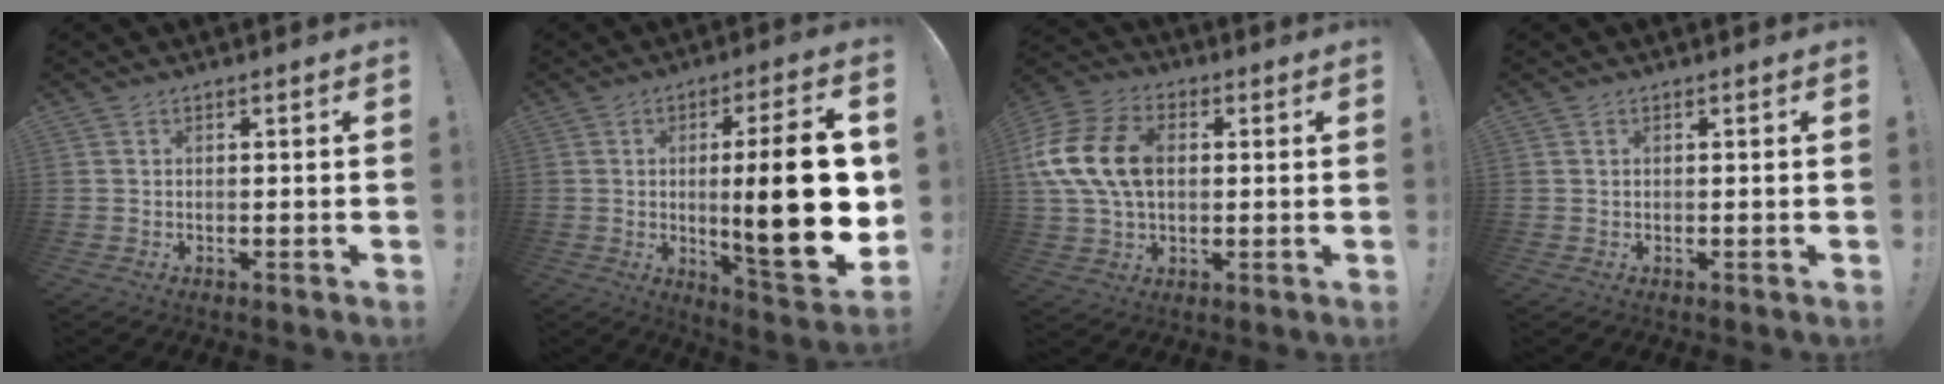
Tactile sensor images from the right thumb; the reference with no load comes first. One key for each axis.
{"total": 21.9, "fx": 0.2, "fy": 3.9, "fz": 21.5, "tx": -0.335, "ty": -0.015, "tz": 0.005}
{"total": 17.5, "fx": 2.5, "fy": 12.2, "fz": 12.3, "tx": -0.244, "ty": 0.006, "tz": 0.046}
{"total": 0.0}